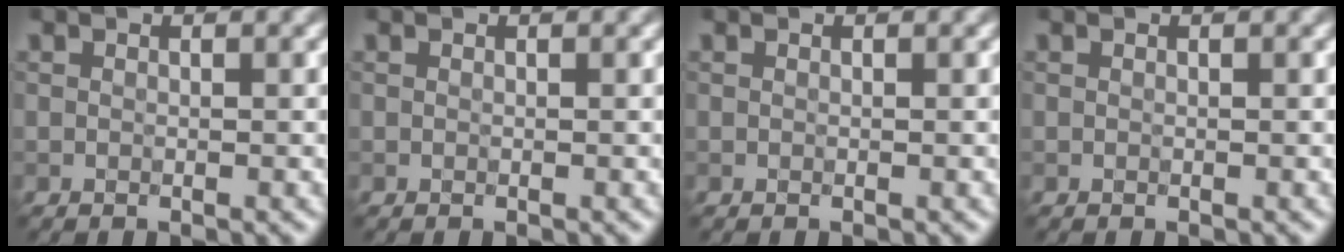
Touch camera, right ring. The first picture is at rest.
{"total": 0.0}
{"total": 0.0}
{"total": 0.0}